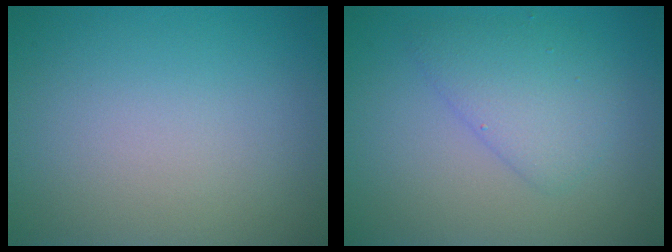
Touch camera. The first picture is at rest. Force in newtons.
{"total": 3.2, "press": 3.2, "slide": 0.1}